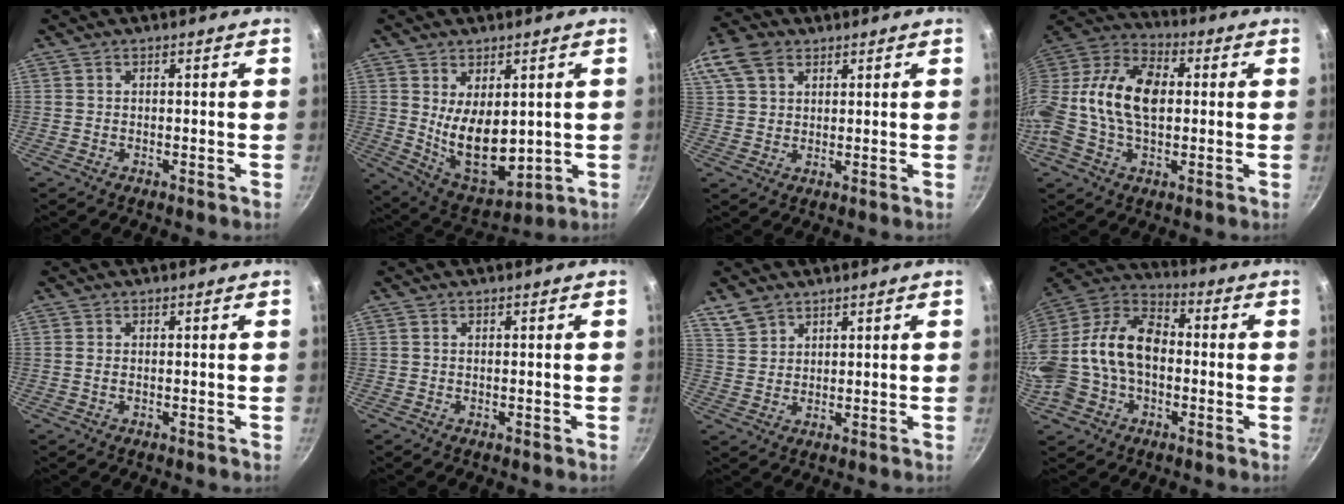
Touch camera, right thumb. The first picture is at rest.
{"total": 13.1, "force": [1.2, 7.6, 10.6], "torque": [-0.141, -0.039, 0.050]}
{"total": 11.5, "force": [5.8, 7.8, 6.0], "torque": [-0.127, 0.019, 0.108]}
{"total": 19.6, "force": [0.5, 12.6, 15.0], "torque": [-0.270, 0.038, -0.010]}
{"total": 0.7, "force": [-0.1, 0.4, 0.6], "torque": [-0.014, 0.000, -0.002]}
{"total": 0.0}
{"total": 4.6, "force": [3.4, 2.6, 1.4], "torque": [-0.020, -0.003, 0.075]}
{"total": 20.5, "force": [-2.4, 14.5, 14.2], "torque": [-0.277, 0.058, -0.050]}